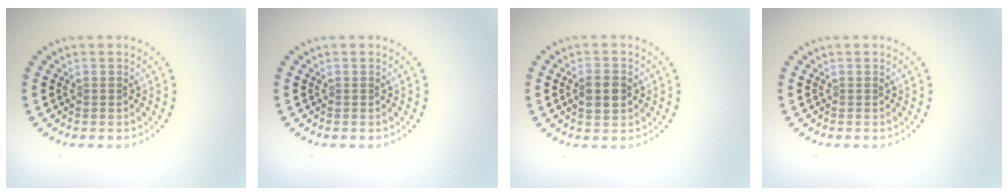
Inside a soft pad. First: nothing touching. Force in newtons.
{"total": 0.0}
{"total": 2.7, "press": 2.7, "slide": 0.1}
{"total": 0.0}